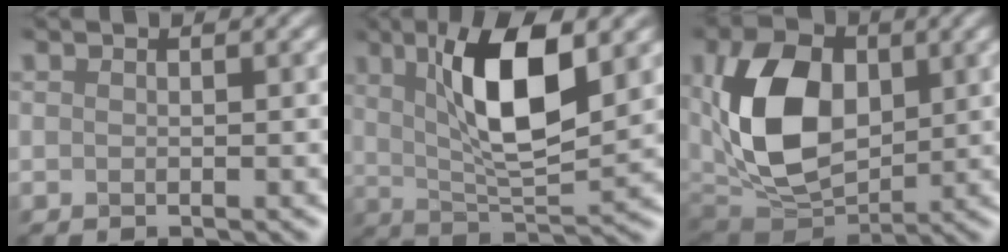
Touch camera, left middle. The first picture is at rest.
{"total": 6.9, "force": [2.3, 1.6, 6.3], "torque": [-0.128, -0.009, 0.061]}
{"total": 9.0, "force": [1.0, 6.2, 6.4], "torque": [-0.165, -0.004, 0.040]}